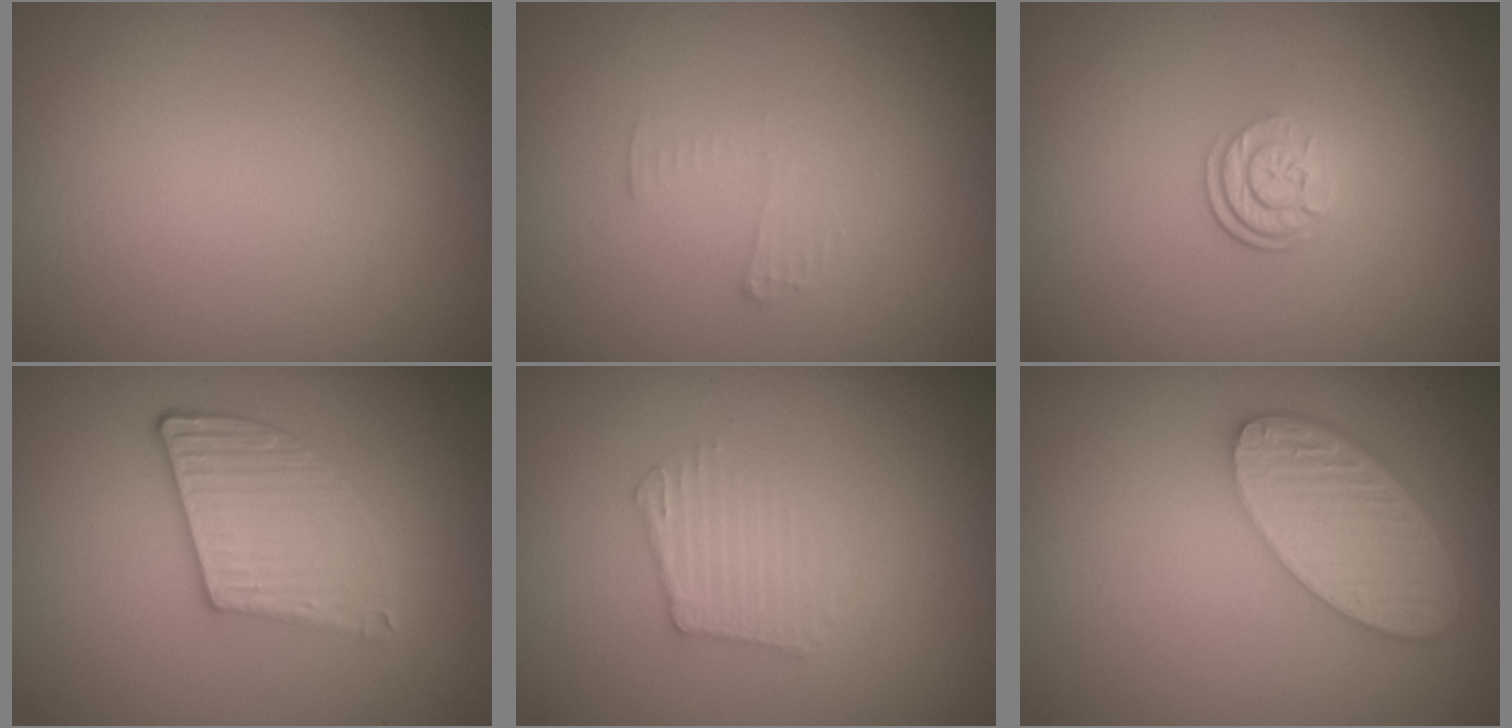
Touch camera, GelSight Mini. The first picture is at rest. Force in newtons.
{"total": 1.0, "press": 1.0, "slide": 0.0}
{"total": 2.4, "press": 1.7, "slide": 1.7}
{"total": 3.8, "press": 3.2, "slide": 2.0}
{"total": 2.1, "press": 2.0, "slide": 0.4}
{"total": 5.5, "press": 4.4, "slide": 3.3}